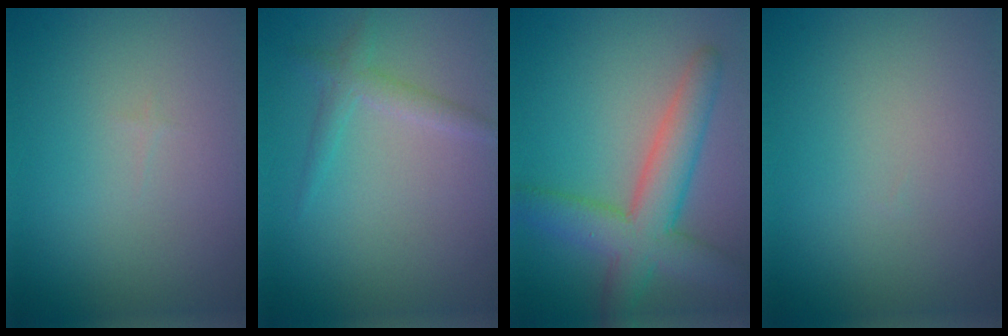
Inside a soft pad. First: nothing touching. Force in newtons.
{"total": 1.6, "press": 1.6, "slide": 0.1}
{"total": 6.3, "press": 6.3, "slide": 0.2}
{"total": 0.0}